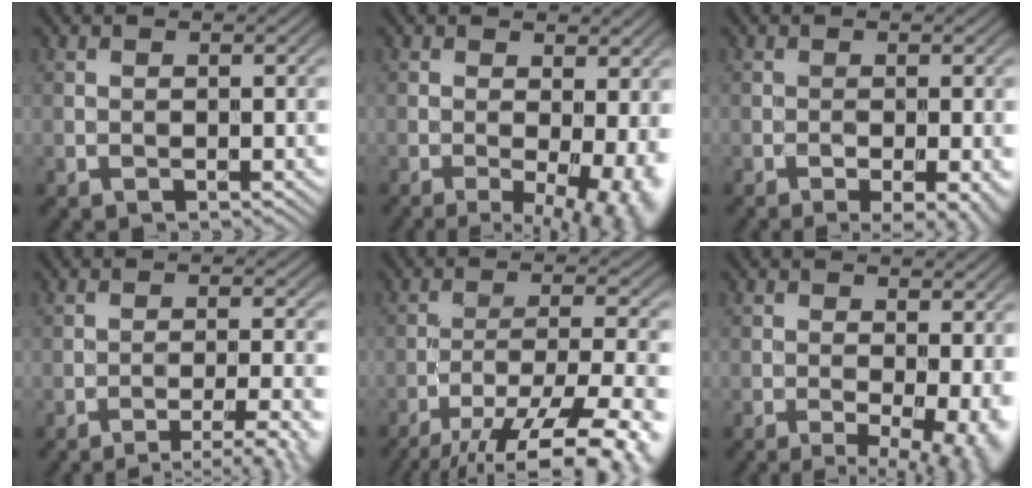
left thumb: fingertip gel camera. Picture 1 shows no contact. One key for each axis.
{"total": 9.1, "fx": -1.5, "fy": 3.2, "fz": 8.4, "tx": -0.112, "ty": -0.002, "tz": -0.012}
{"total": 4.5, "fx": -1.9, "fy": 1.0, "fz": 3.9, "tx": -0.060, "ty": -0.008, "tz": -0.021}
{"total": 6.2, "fx": -4.2, "fy": 0.9, "fz": 4.5, "tx": -0.061, "ty": 0.010, "tz": -0.062}
{"total": 14.7, "fx": -10.8, "fy": 3.2, "fz": 9.4, "tx": -0.148, "ty": -0.013, "tz": -0.148}
{"total": 8.0, "fx": -1.7, "fy": 2.6, "fz": 7.4, "tx": -0.095, "ty": -0.004, "tz": -0.017}